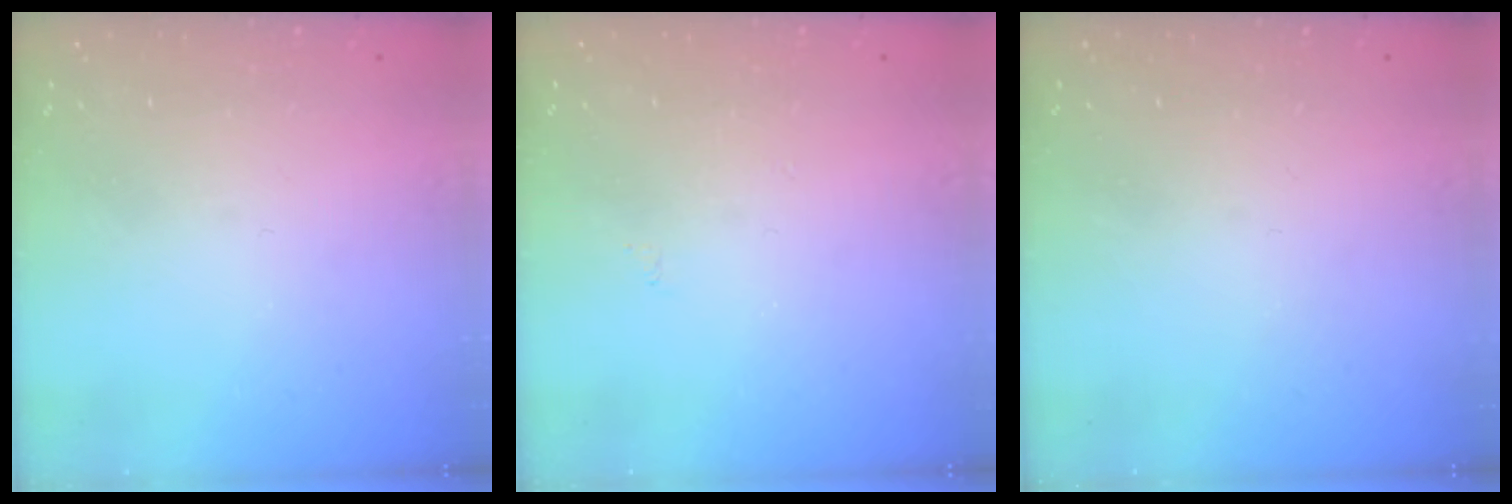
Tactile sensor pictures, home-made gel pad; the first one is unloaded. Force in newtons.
{"total": 3.4, "press": 3.3, "slide": 0.5}
{"total": 0.0}